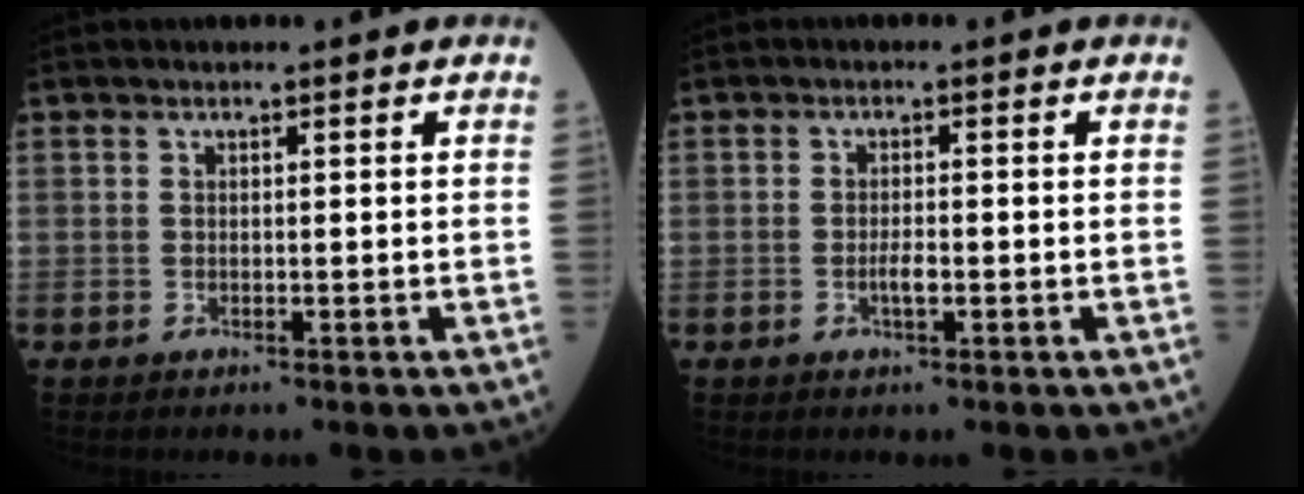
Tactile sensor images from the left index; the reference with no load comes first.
{"total": 1.7, "force": [-0.5, 0.4, 1.6], "torque": [-0.032, 0.000, -0.009]}